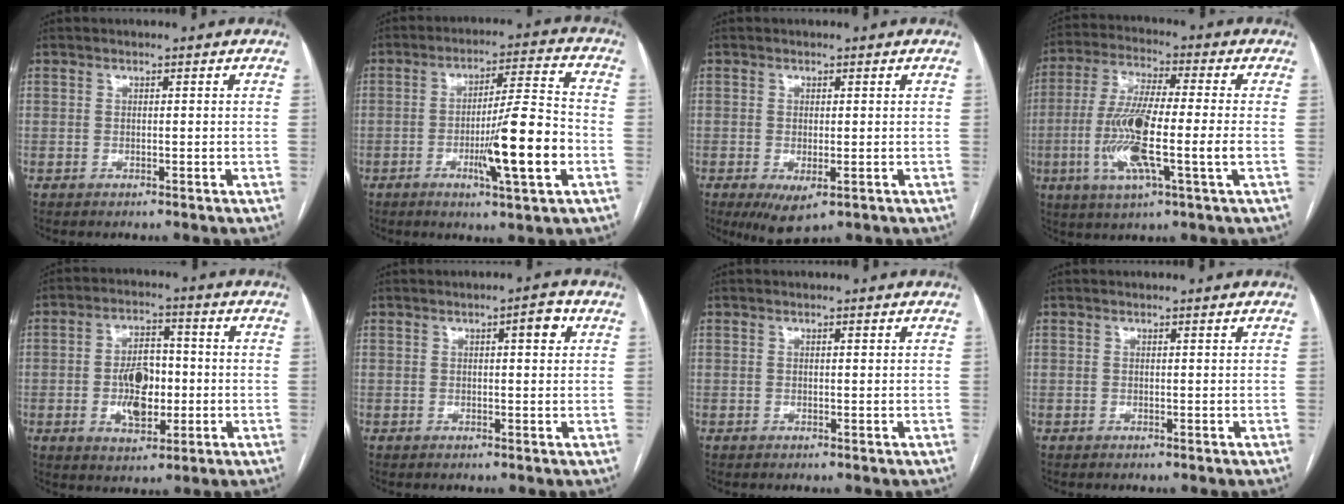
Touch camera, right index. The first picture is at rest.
{"total": 12.4, "force": [-3.6, 0.4, 11.9], "torque": [-0.194, -0.005, -0.055]}
{"total": 5.1, "force": [-2.2, 1.9, 4.1], "torque": [-0.064, -0.014, -0.024]}
{"total": 13.8, "force": [-2.8, 0.8, 13.5], "torque": [-0.276, -0.010, -0.055]}
{"total": 8.5, "force": [-1.2, 4.6, 7.0], "torque": [-0.133, 0.010, -0.011]}
{"total": 3.1, "force": [1.1, 0.7, 2.8], "torque": [-0.038, 0.005, 0.013]}
{"total": 0.5, "force": [0.2, 0.1, 0.5], "torque": [-0.008, 0.000, 0.003]}
{"total": 0.0}